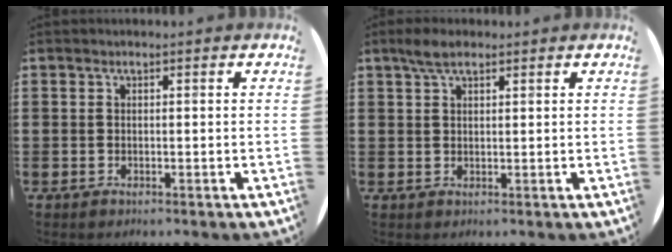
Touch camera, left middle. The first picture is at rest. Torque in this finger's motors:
{"motor_torque": [0.58, -0.46, 0.04, 0.02]}